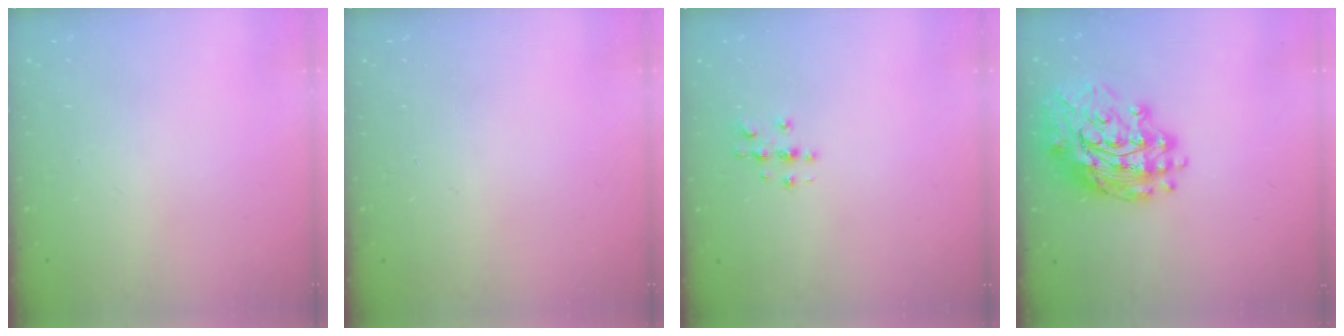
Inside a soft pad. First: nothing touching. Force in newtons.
{"total": 0.0}
{"total": 2.8, "press": 2.8, "slide": 0.2}
{"total": 16.6, "press": 16.5, "slide": 1.7}